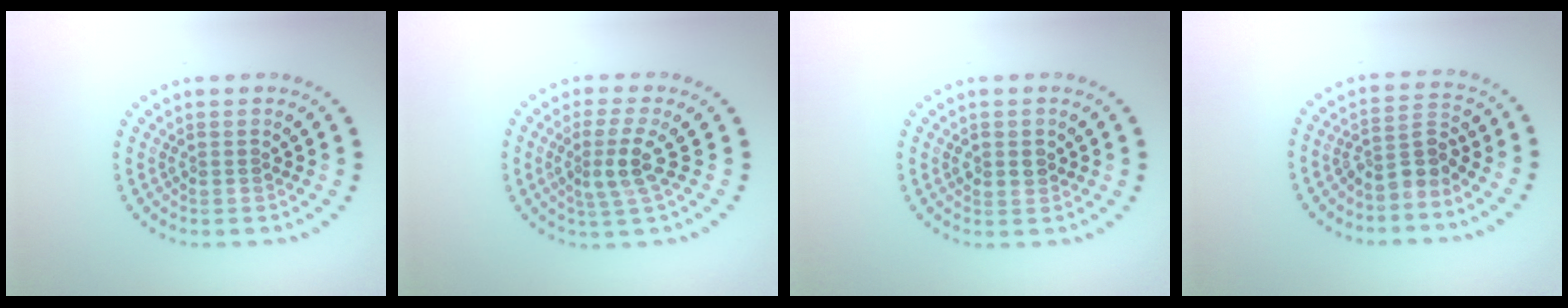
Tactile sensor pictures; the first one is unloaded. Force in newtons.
{"total": 2.8, "press": 2.4, "slide": 1.5}
{"total": 1.4, "press": 1.4, "slide": 0.5}
{"total": 2.7, "press": 2.0, "slide": 1.9}